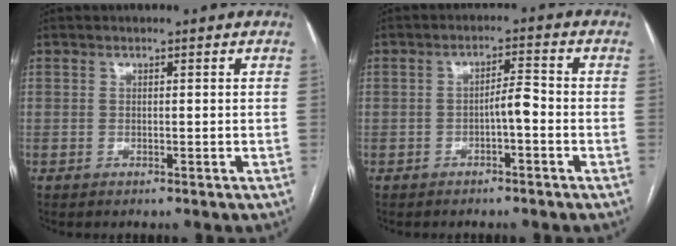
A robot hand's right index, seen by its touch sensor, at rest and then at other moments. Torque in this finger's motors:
{"motor_torque": [0.40, -0.12, 0.34, 0.07]}